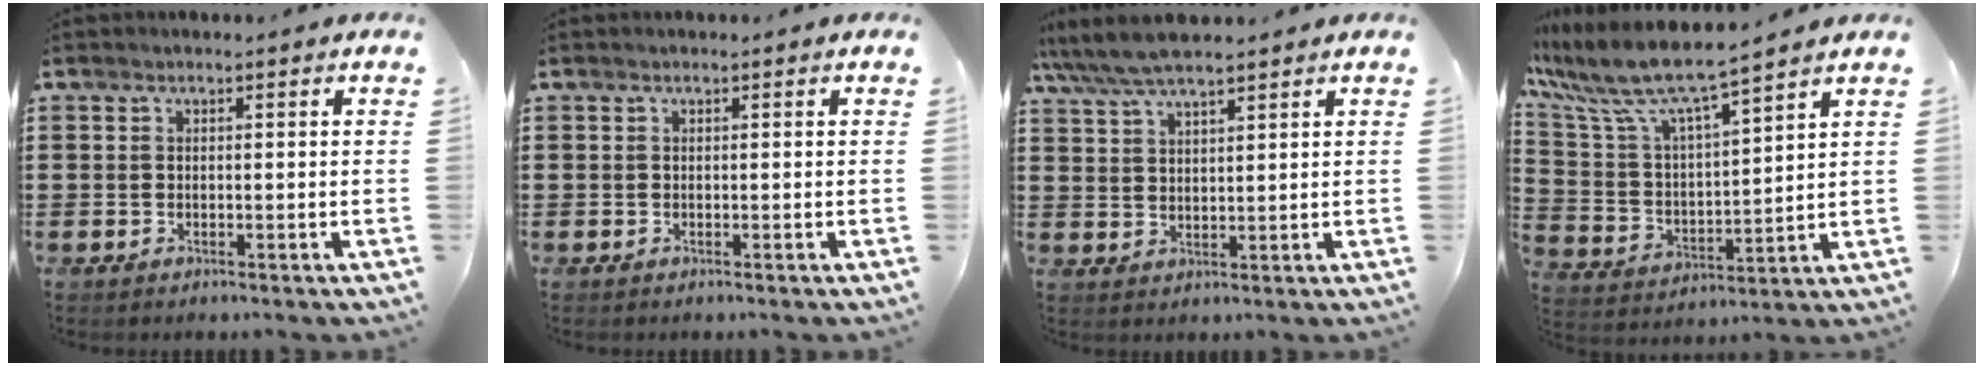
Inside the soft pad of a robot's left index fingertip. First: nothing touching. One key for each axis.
{"total": 0.0}
{"total": 5.4, "fx": 4.6, "fy": 1.0, "fz": 2.5, "tx": -0.062, "ty": -0.009, "tz": 0.085}
{"total": 7.9, "fx": 6.7, "fy": 0.7, "fz": 4.2, "tx": -0.112, "ty": -0.043, "tz": 0.110}